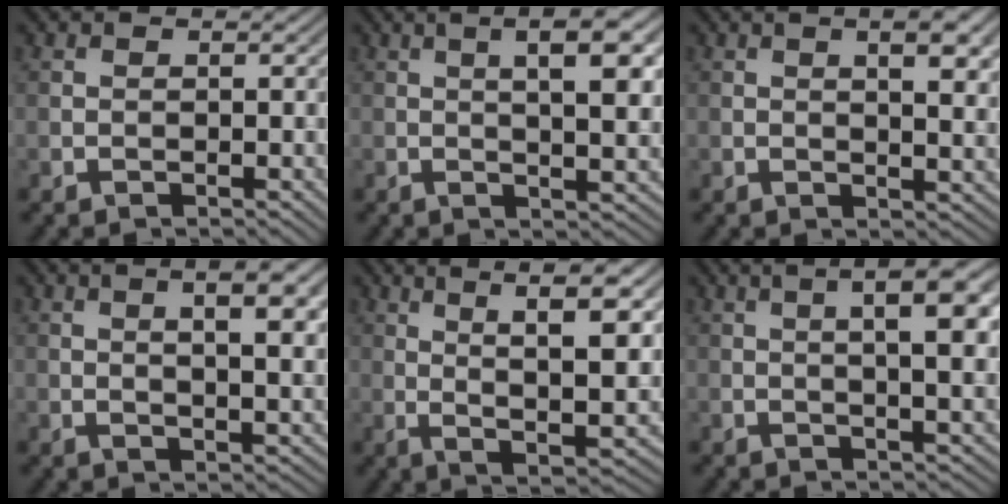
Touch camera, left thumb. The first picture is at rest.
{"total": 8.1, "force": [2.0, 1.9, 7.7], "torque": [-0.104, 0.015, 0.027]}
{"total": 6.7, "force": [2.1, 2.0, 6.0], "torque": [-0.087, 0.002, 0.031]}
{"total": 8.7, "force": [2.5, 2.8, 7.9], "torque": [-0.114, 0.005, 0.035]}
{"total": 11.8, "force": [4.5, 3.2, 10.4], "torque": [-0.176, 0.005, 0.077]}
{"total": 8.4, "force": [2.0, 1.9, 8.0], "torque": [-0.111, 0.014, 0.024]}